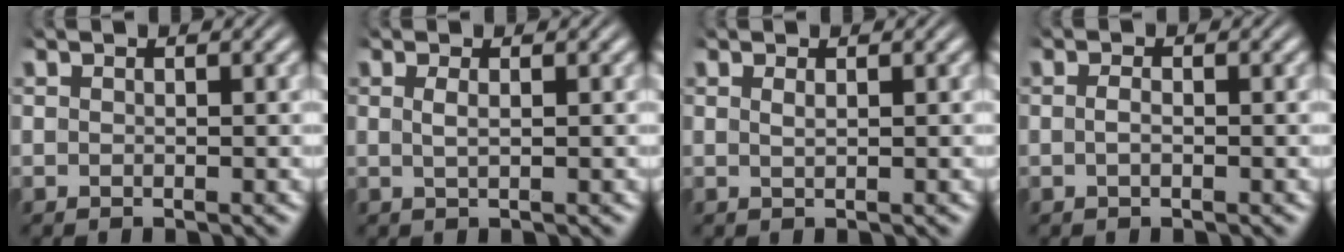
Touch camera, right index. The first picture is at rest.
{"total": 0.9, "force": [0.1, -0.3, 0.9], "torque": [-0.021, -0.009, 0.009]}
{"total": 0.7, "force": [0.2, -0.5, 0.4], "torque": [-0.007, -0.007, 0.010]}
{"total": 0.9, "force": [-0.5, 0.1, 0.7], "torque": [-0.020, -0.007, -0.007]}